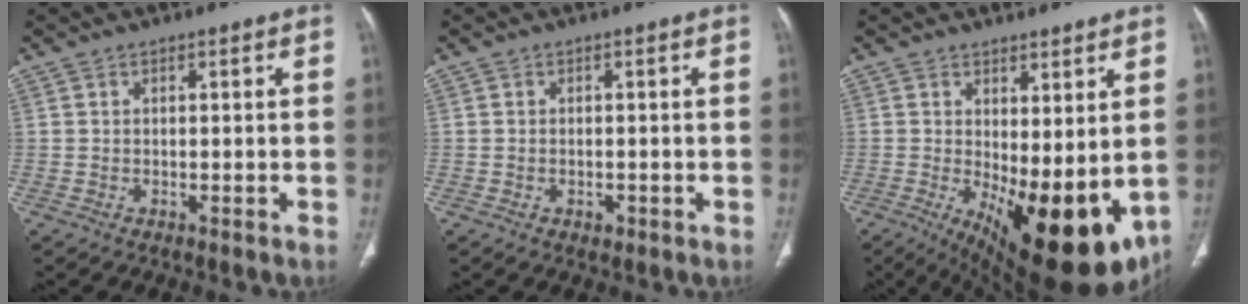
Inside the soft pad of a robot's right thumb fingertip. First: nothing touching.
{"total": 1.3, "force": [-0.5, 1.0, 0.7], "torque": [-0.011, 0.005, -0.003]}
{"total": 18.3, "force": [-2.0, 7.5, 16.6], "torque": [-0.223, -0.031, 0.001]}